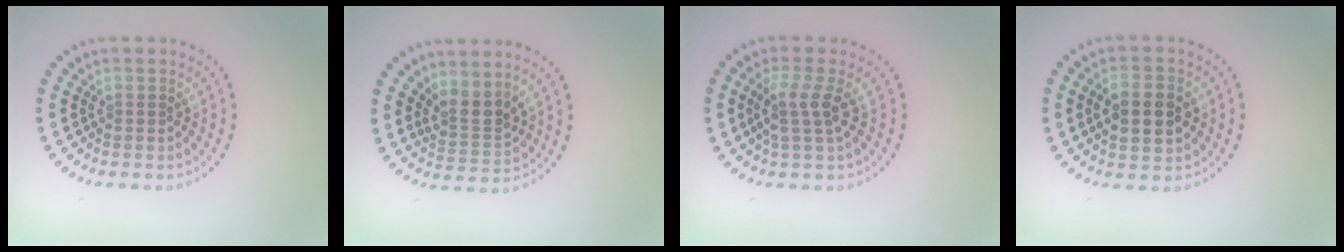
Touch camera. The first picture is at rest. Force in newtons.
{"total": 2.5, "press": 1.9, "slide": 1.7}
{"total": 2.6, "press": 2.0, "slide": 1.6}
{"total": 4.5, "press": 4.5, "slide": 0.3}